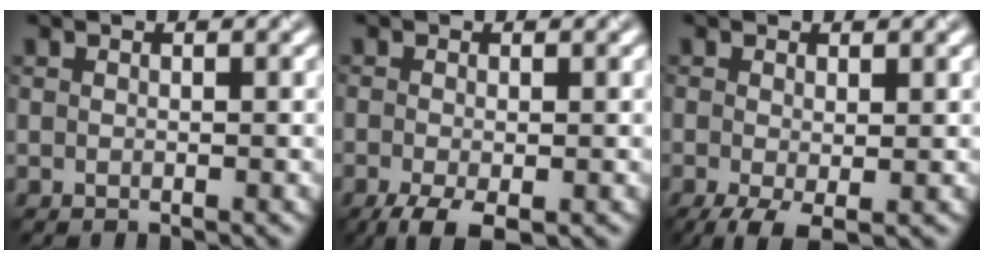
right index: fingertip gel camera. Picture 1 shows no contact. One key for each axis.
{"total": 3.9, "fx": -2.2, "fy": 1.3, "fz": 2.9, "tx": -0.056, "ty": -0.007, "tz": -0.040}
{"total": 3.4, "fx": -1.3, "fy": 1.2, "fz": 2.9, "tx": -0.064, "ty": -0.011, "tz": -0.027}